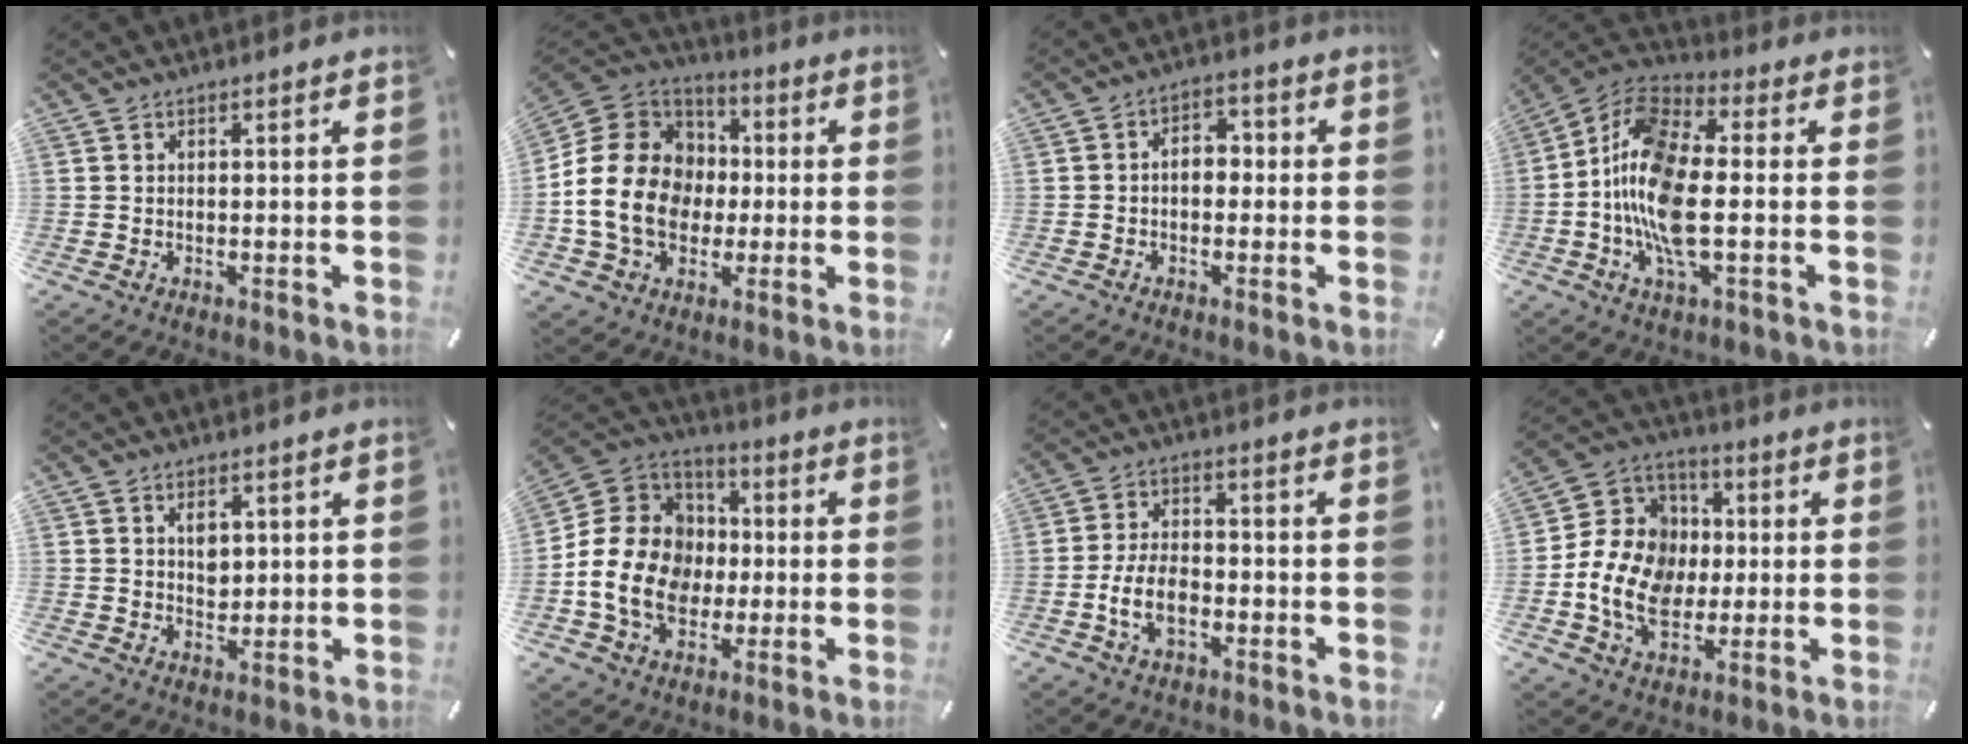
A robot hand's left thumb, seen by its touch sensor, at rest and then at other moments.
{"total": 18.8, "force": [-3.0, 15.9, 9.6], "torque": [-0.202, 0.030, -0.053]}
{"total": 4.9, "force": [-0.8, 3.4, 3.5], "torque": [-0.050, 0.010, -0.020]}
{"total": 15.5, "force": [-2.5, 6.9, 13.7], "torque": [-0.301, -0.004, -0.052]}
{"total": 3.4, "force": [1.2, 2.7, 1.8], "torque": [-0.018, -0.005, 0.016]}
{"total": 17.3, "force": [-3.3, 14.8, 8.3], "torque": [-0.180, 0.026, -0.056]}
{"total": 8.7, "force": [-2.9, 5.2, 6.4], "torque": [-0.143, 0.007, -0.055]}
{"total": 14.9, "force": [-2.0, 12.6, 7.6], "torque": [-0.178, 0.016, -0.029]}